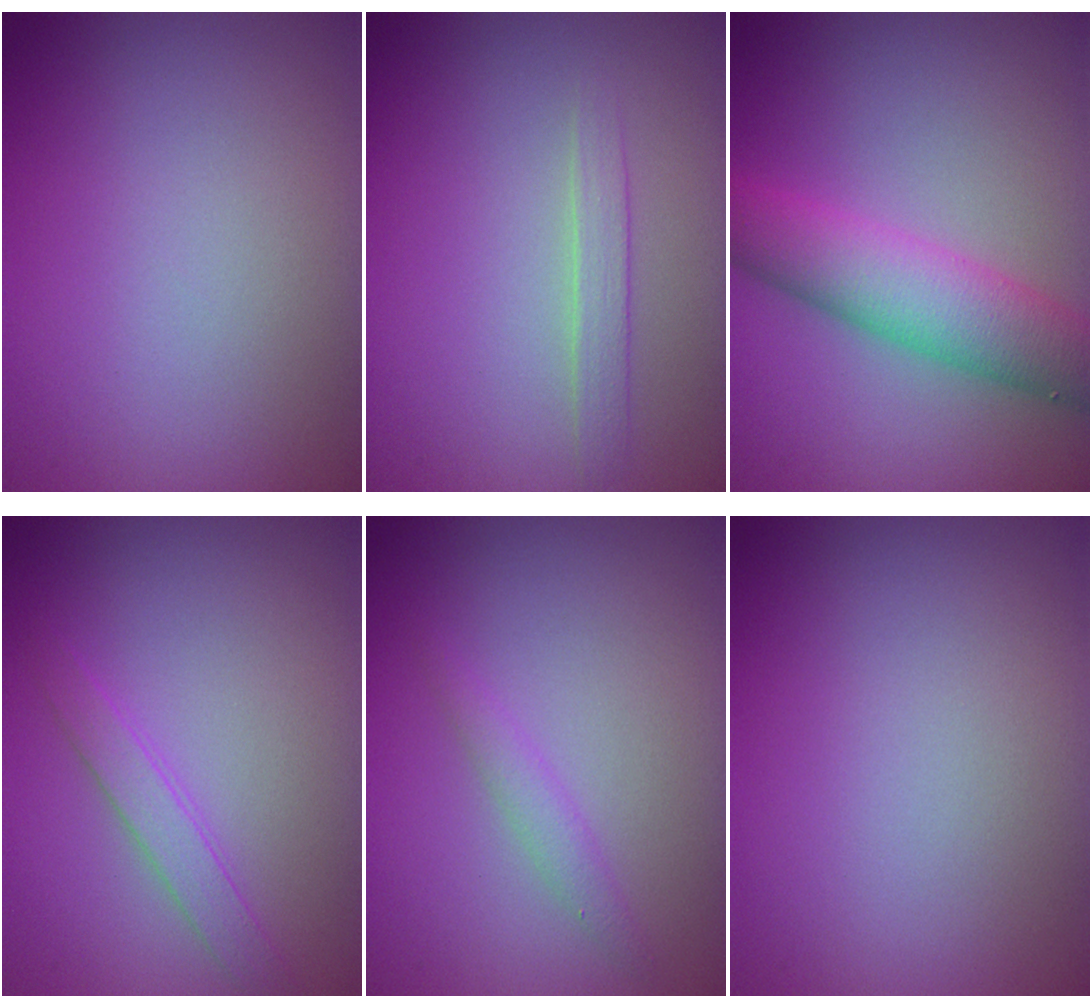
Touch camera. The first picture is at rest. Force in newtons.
{"total": 1.3, "press": 1.3, "slide": 0.1}
{"total": 5.8, "press": 5.7, "slide": 0.3}
{"total": 1.7, "press": 1.7, "slide": 0.1}
{"total": 1.2, "press": 1.2, "slide": 0.1}
{"total": 0.0}